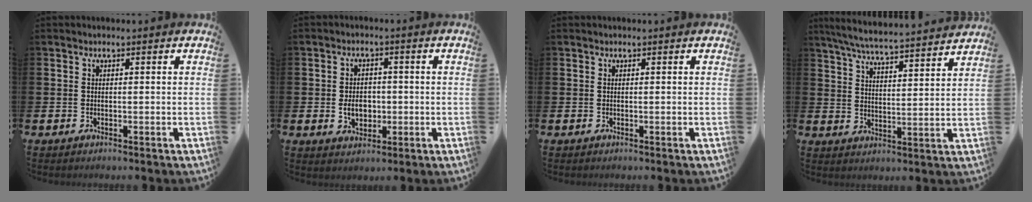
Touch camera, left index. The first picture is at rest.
{"total": 3.9, "force": [-0.5, 3.0, 2.5], "torque": [-0.037, 0.002, -0.016]}
{"total": 0.0}
{"total": 6.5, "force": [6.1, 0.0, 2.0], "torque": [-0.063, -0.046, 0.105]}